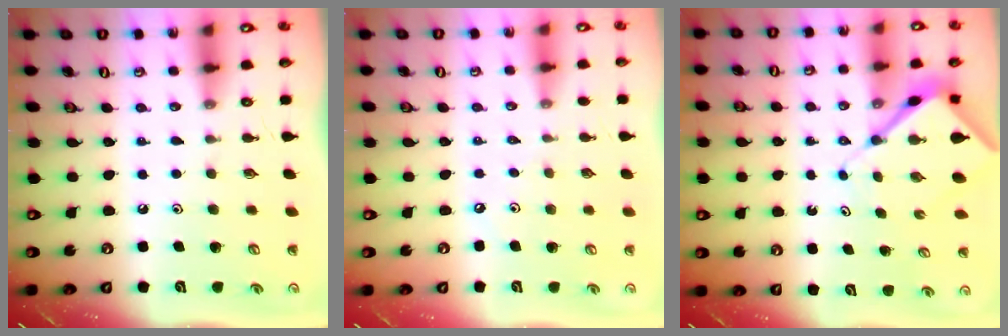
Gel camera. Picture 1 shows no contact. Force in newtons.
{"total": 1.7, "press": 1.7, "slide": 0.4}
{"total": 8.0, "press": 8.0, "slide": 0.8}